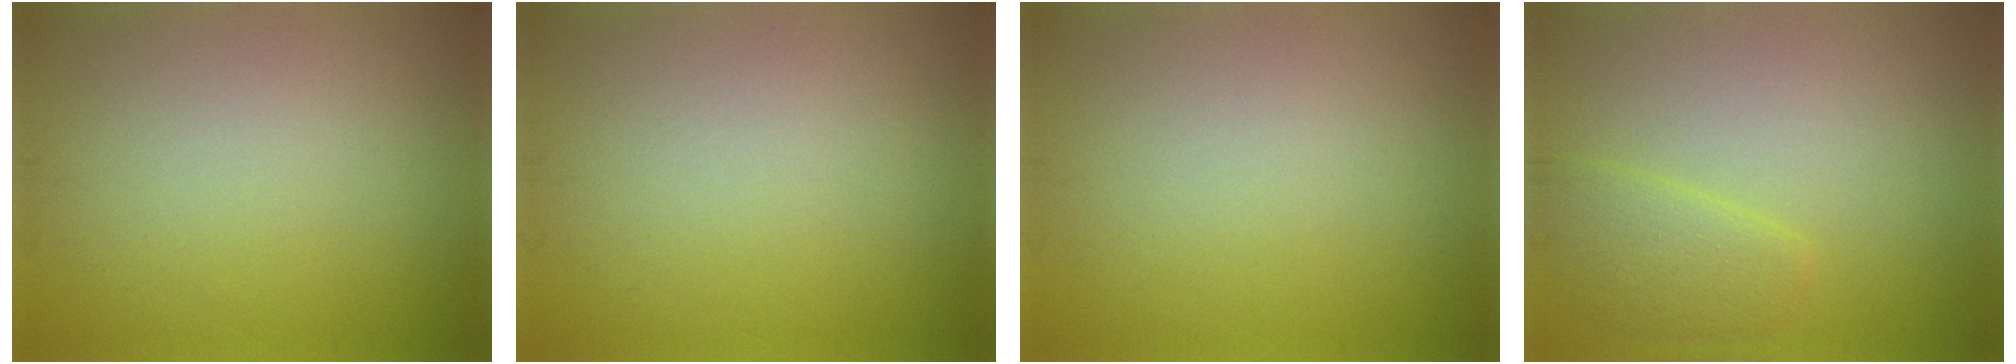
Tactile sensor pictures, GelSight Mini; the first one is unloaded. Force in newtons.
{"total": 0.0}
{"total": 0.0}
{"total": 2.4, "press": 2.4, "slide": 0.2}